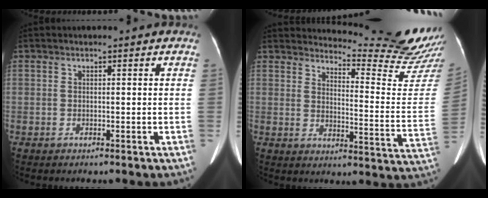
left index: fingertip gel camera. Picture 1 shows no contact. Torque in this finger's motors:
{"motor_torque": [0.20, -0.64, 0.14, 0.02]}